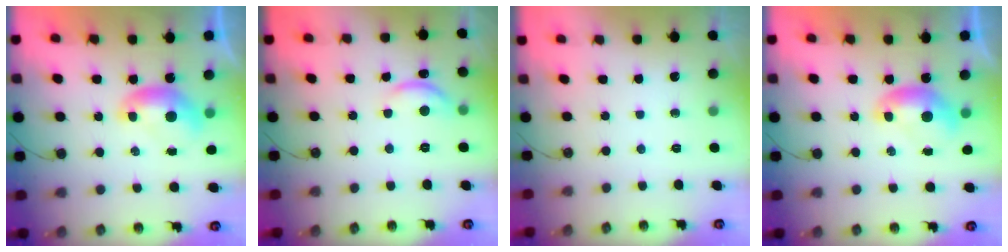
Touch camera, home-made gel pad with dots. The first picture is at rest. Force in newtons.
{"total": 2.8, "press": 2.8, "slide": 0.3}
{"total": 0.0}
{"total": 0.0}